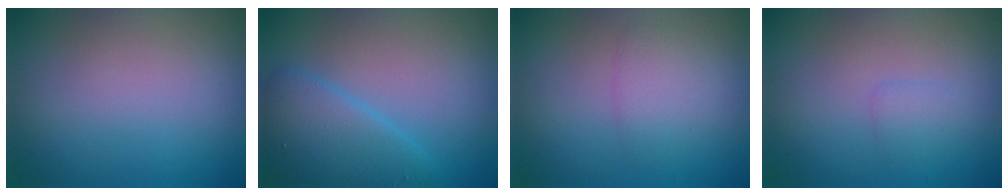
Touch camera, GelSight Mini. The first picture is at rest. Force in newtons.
{"total": 4.8, "press": 4.8, "slide": 0.1}
{"total": 2.1, "press": 2.1, "slide": 0.1}
{"total": 1.0, "press": 1.0, "slide": 0.0}